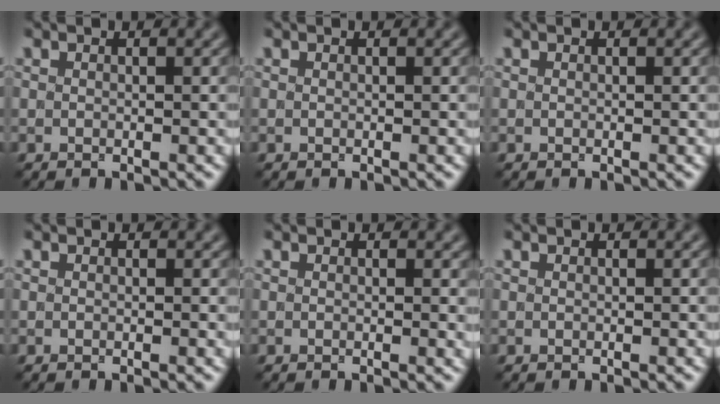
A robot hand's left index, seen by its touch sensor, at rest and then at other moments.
{"total": 0.0}
{"total": 0.0}
{"total": 0.0}
{"total": 0.6, "force": [0.1, 0.2, 0.6], "torque": [-0.009, -0.005, 0.001]}
{"total": 0.0}